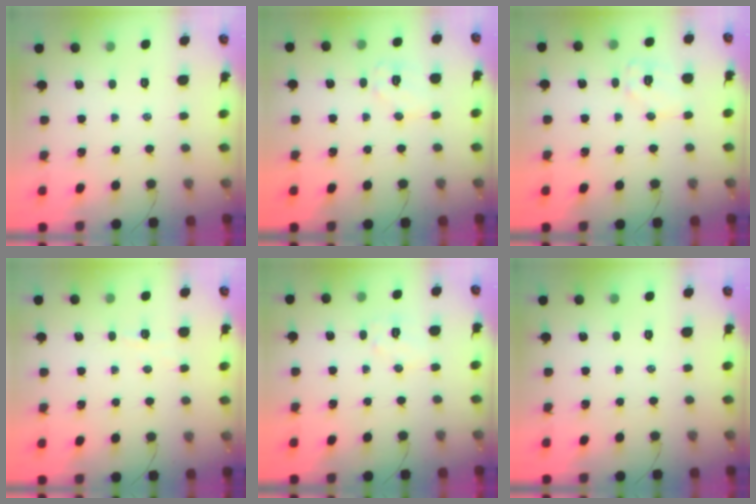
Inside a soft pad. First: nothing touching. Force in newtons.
{"total": 7.3, "press": 7.2, "slide": 1.0}
{"total": 8.0, "press": 8.0, "slide": 0.4}
{"total": 2.8, "press": 2.7, "slide": 0.9}
{"total": 6.5, "press": 6.4, "slide": 1.2}
{"total": 0.0}